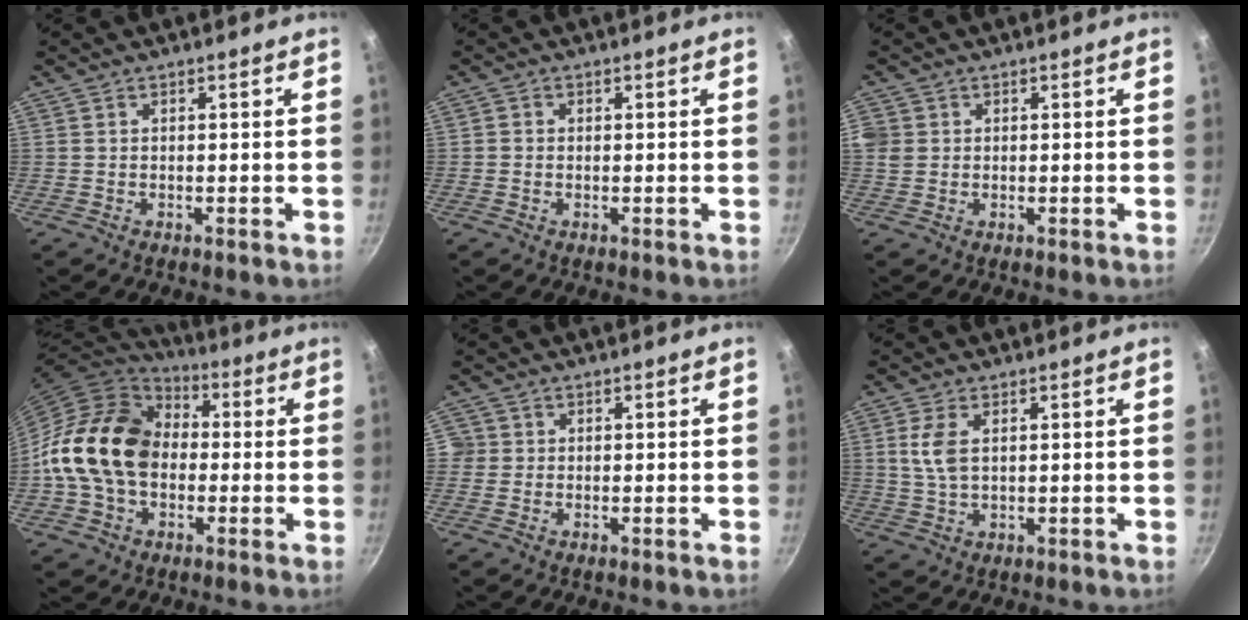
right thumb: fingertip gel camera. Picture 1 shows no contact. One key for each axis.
{"total": 0.8, "fx": -0.1, "fy": 0.8, "fz": 0.3, "tx": -0.005, "ty": 0.003, "tz": -0.002}
{"total": 3.8, "fx": 0.6, "fy": 3.3, "fz": 1.6, "tx": -0.024, "ty": 0.000, "tz": 0.010}
{"total": 19.1, "fx": -0.6, "fy": 14.3, "fz": 12.6, "tx": -0.199, "ty": 0.039, "tz": -0.023}
{"total": 2.0, "fx": 0.0, "fy": 2.0, "fz": 0.3, "tx": 0.010, "ty": 0.006, "tz": -0.004}
{"total": 5.6, "fx": 1.4, "fy": 3.1, "fz": 4.4, "tx": -0.095, "ty": -0.001, "tz": 0.029}